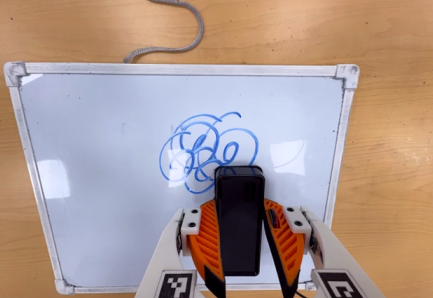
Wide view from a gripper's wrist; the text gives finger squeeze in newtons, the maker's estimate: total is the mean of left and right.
{"total": 7.9, "left": 6.7, "right": 9.0}